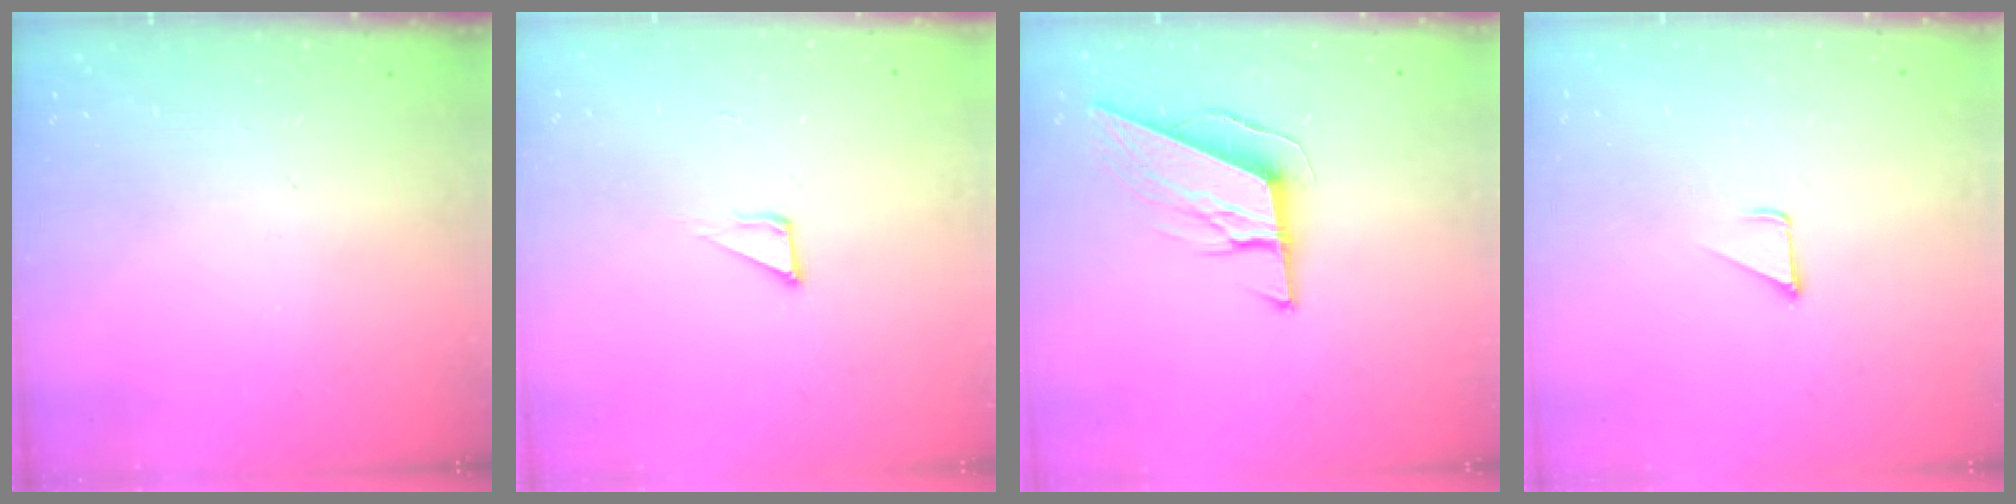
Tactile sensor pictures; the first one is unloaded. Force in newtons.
{"total": 4.3, "press": 4.3, "slide": 0.3}
{"total": 10.1, "press": 10.0, "slide": 1.6}
{"total": 2.3, "press": 2.3, "slide": 0.2}